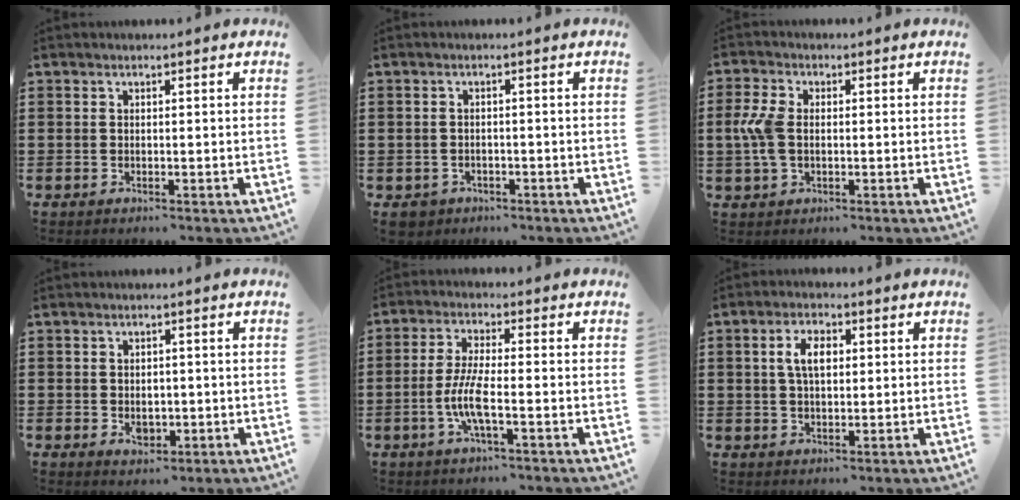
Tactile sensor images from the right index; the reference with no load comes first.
{"total": 1.6, "force": [-1.3, 0.9, -0.1], "torque": [-0.006, 0.005, -0.031]}
{"total": 5.7, "force": [-0.2, 3.4, 4.5], "torque": [-0.125, -0.002, -0.013]}
{"total": 2.5, "force": [-0.2, 2.0, 1.5], "torque": [-0.024, 0.005, -0.007]}
{"total": 6.4, "force": [-2.0, 1.3, 5.9], "torque": [-0.135, -0.011, -0.046]}
{"total": 4.7, "force": [1.0, 2.5, 3.9], "torque": [-0.084, 0.013, 0.014]}